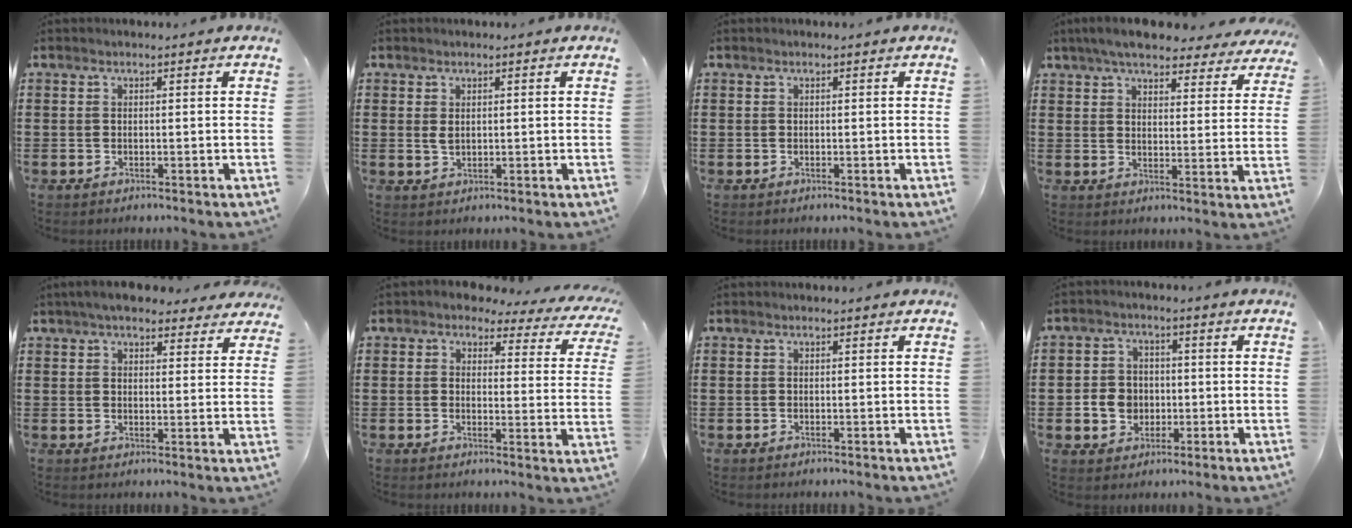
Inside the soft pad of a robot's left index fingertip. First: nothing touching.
{"total": 1.4, "force": [0.4, 0.8, 1.1], "torque": [-0.031, 0.003, 0.004]}
{"total": 0.0}
{"total": 6.2, "force": [5.7, 0.9, 2.4], "torque": [-0.060, -0.019, 0.101]}
{"total": 5.3, "force": [4.7, 1.4, 2.2], "torque": [-0.056, -0.004, 0.087]}
{"total": 3.0, "force": [2.6, 1.0, 1.1], "torque": [-0.031, -0.016, 0.040]}
{"total": 0.0}
{"total": 4.8, "force": [-0.7, 4.3, 2.1], "torque": [-0.042, 0.007, -0.016]}